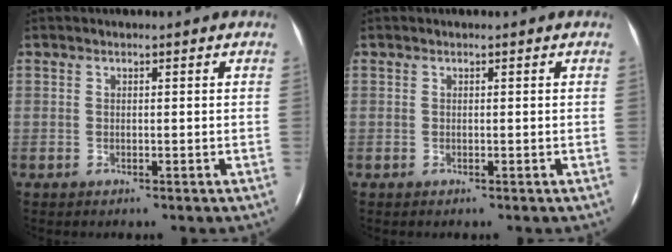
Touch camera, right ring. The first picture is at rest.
{"total": 0.0}